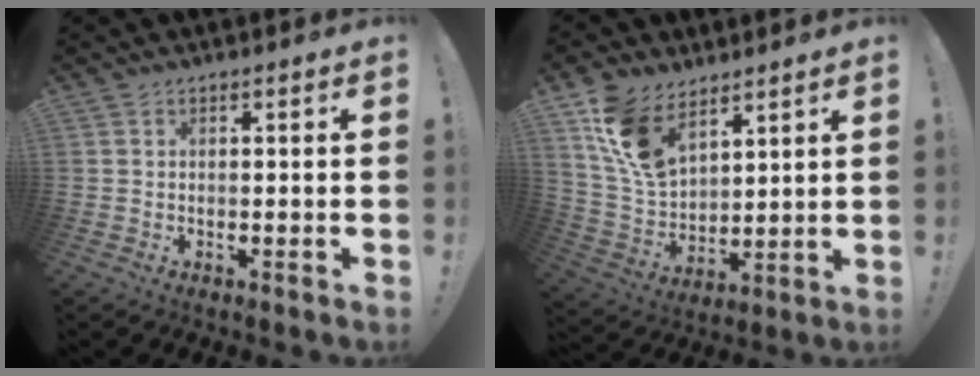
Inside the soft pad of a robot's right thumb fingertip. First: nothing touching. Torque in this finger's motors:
{"motor_torque": [1.89, 1.92, 0.21, 0.23, 0.26]}